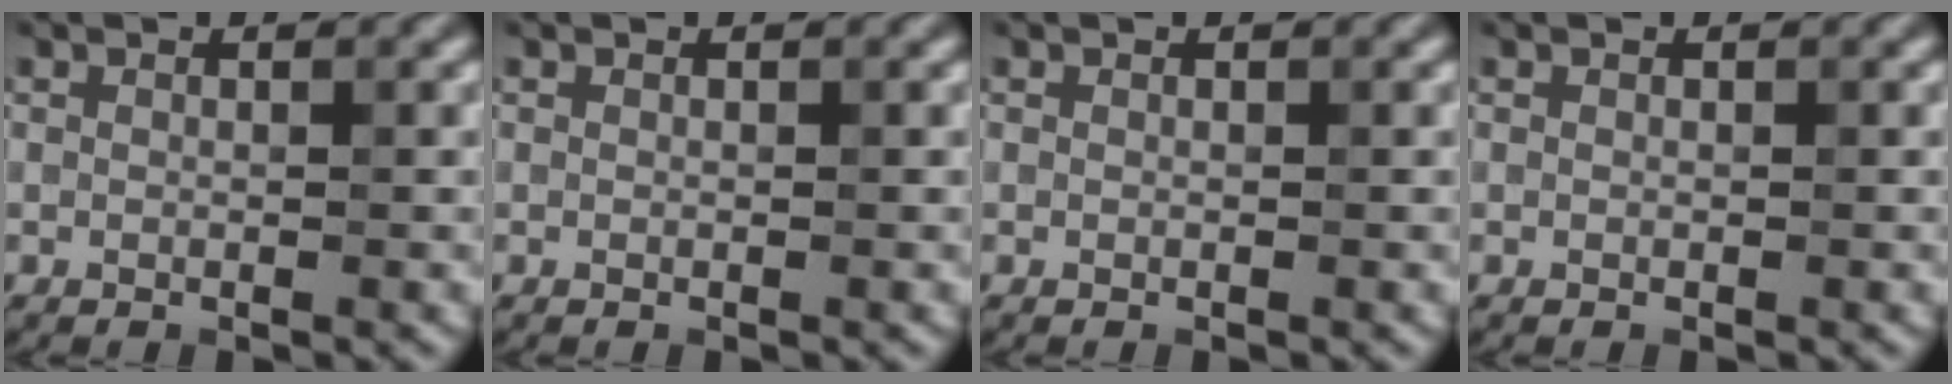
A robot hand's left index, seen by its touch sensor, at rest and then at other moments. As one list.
[{"total": 0.0}, {"total": 0.0}, {"total": 0.0}]